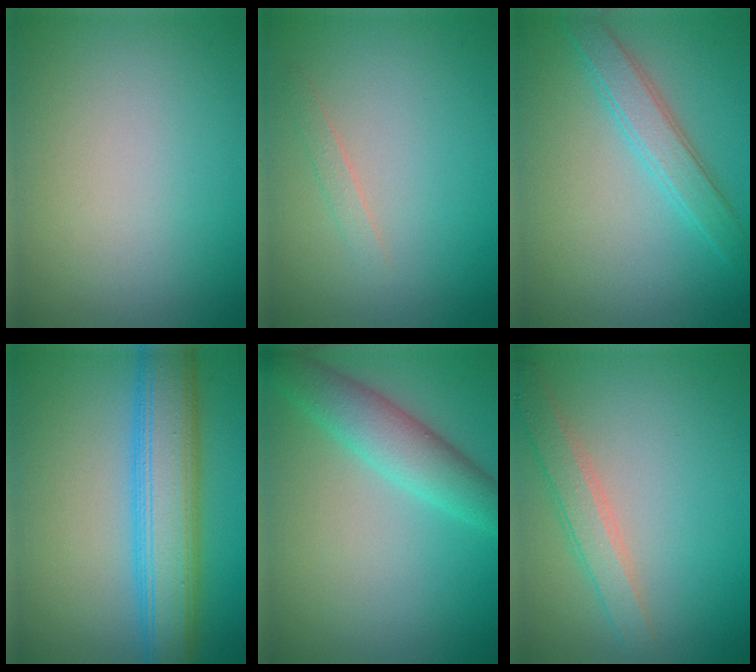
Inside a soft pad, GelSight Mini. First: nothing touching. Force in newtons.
{"total": 0.9, "press": 0.9, "slide": 0.0}
{"total": 3.0, "press": 3.0, "slide": 0.1}
{"total": 7.7, "press": 7.7, "slide": 0.1}
{"total": 4.4, "press": 4.4, "slide": 0.2}
{"total": 2.7, "press": 2.7, "slide": 0.1}